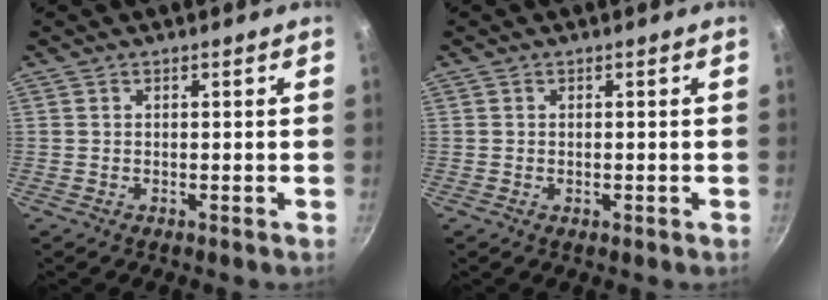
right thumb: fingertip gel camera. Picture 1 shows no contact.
{"total": 0.8, "force": [-0.2, 0.5, 0.5], "torque": [-0.007, 0.001, -0.004]}